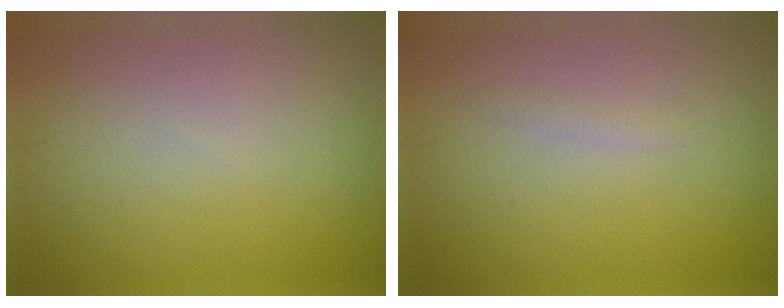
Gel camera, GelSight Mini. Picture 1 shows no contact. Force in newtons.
{"total": 0.5, "press": 0.5, "slide": 0.1}